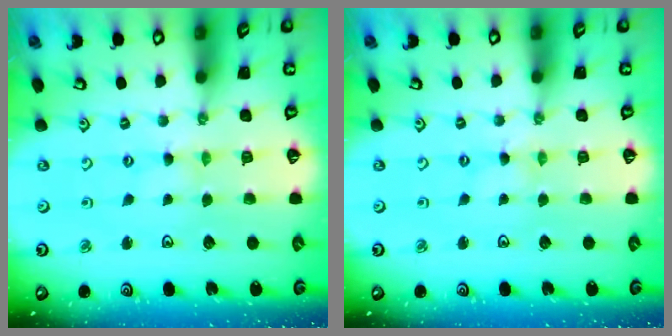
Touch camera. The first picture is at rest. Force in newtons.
{"total": 0.0}